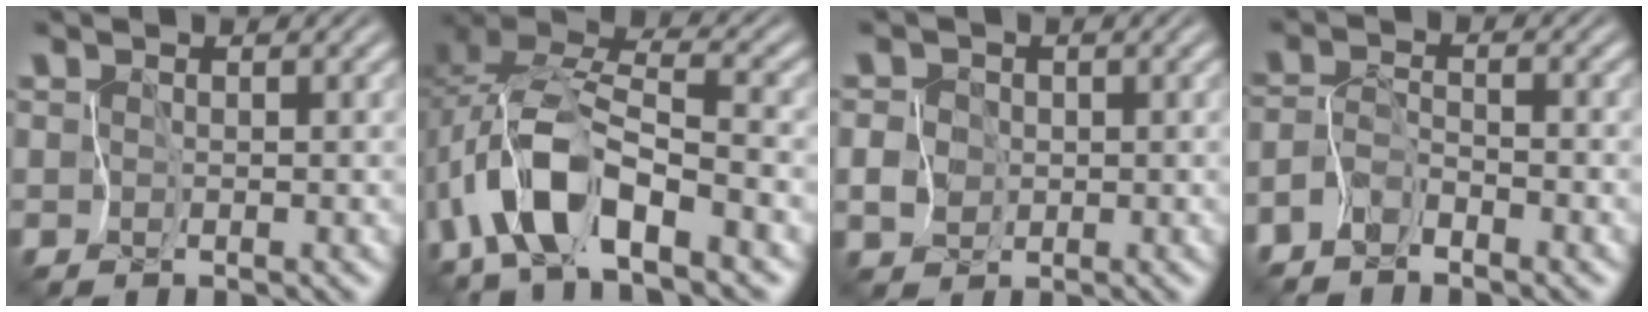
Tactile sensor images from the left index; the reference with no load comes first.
{"total": 9.6, "force": [-5.4, 3.3, 7.1], "torque": [-0.156, 0.001, -0.090]}
{"total": 4.3, "force": [-0.4, 4.1, 1.2], "torque": [-0.038, 0.014, -0.017]}
{"total": 2.9, "force": [-2.8, -0.3, 0.6], "torque": [-0.033, -0.006, -0.052]}